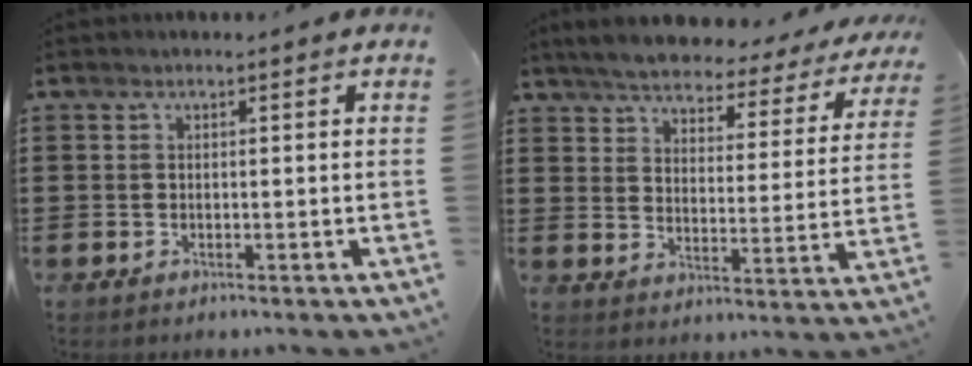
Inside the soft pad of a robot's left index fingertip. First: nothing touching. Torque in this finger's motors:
{"motor_torque": [2.14, 0.00, 1.05, 0.21]}